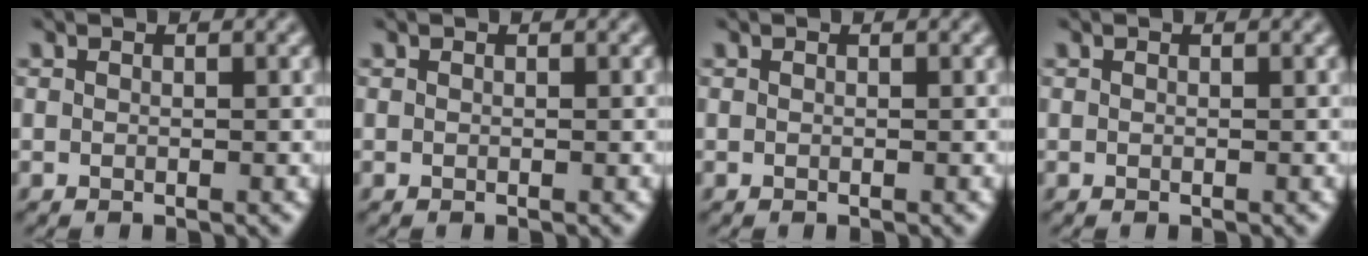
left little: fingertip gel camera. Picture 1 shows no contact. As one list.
[{"total": 0.0}, {"total": 0.0}, {"total": 0.0}]